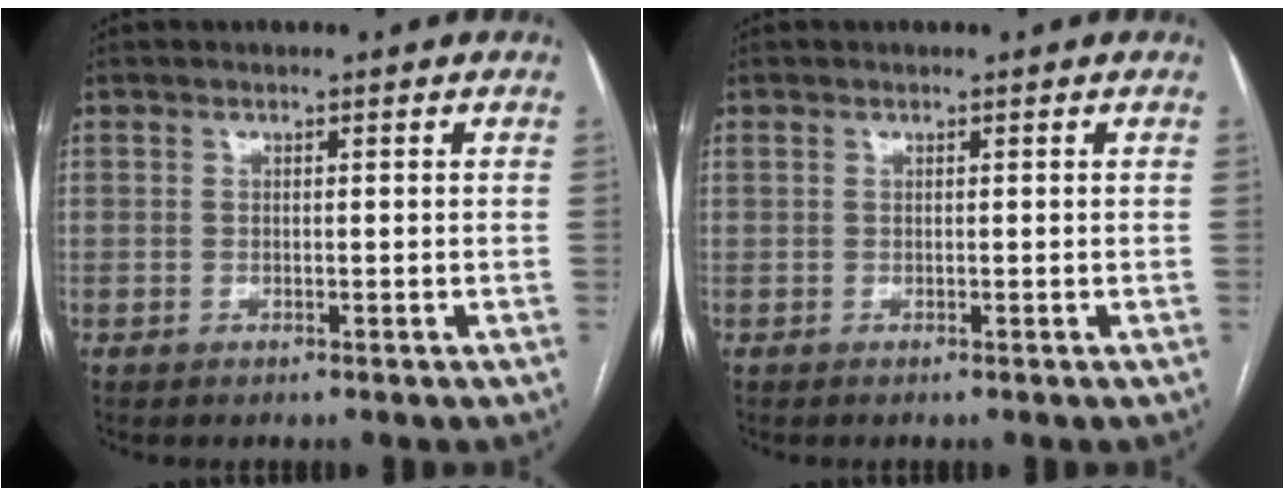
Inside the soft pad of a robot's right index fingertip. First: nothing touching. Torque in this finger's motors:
{"motor_torque": [0.07, 0.13, -0.03, 0.01]}